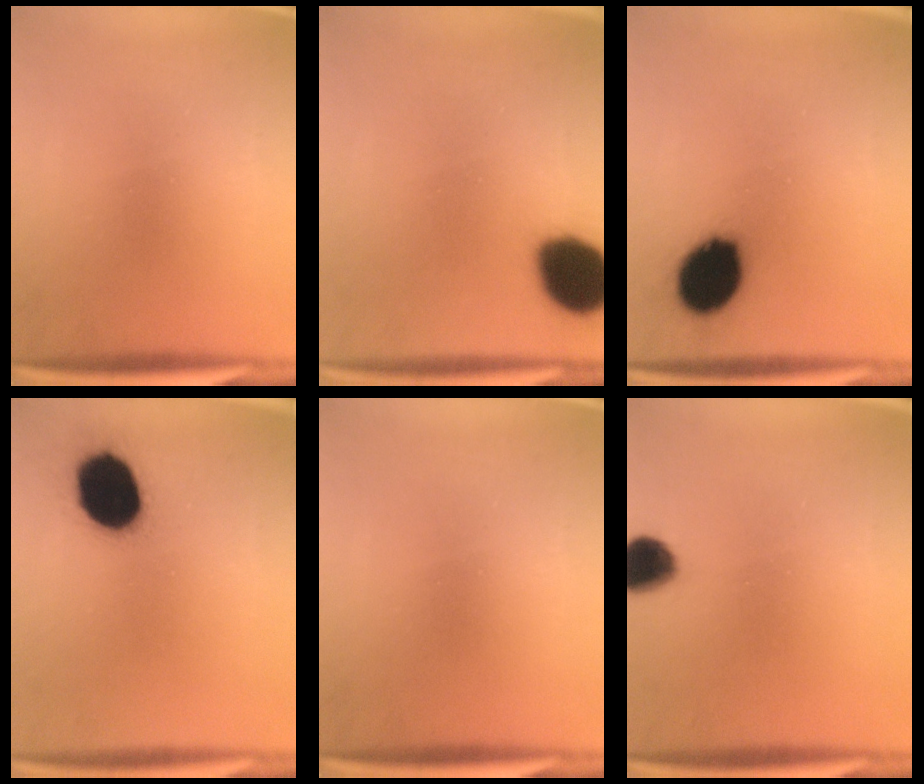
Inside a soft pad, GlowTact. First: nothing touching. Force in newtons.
{"total": 16.6}
{"total": 12.9}
{"total": 16.8}
{"total": 0.0}
{"total": 6.9}